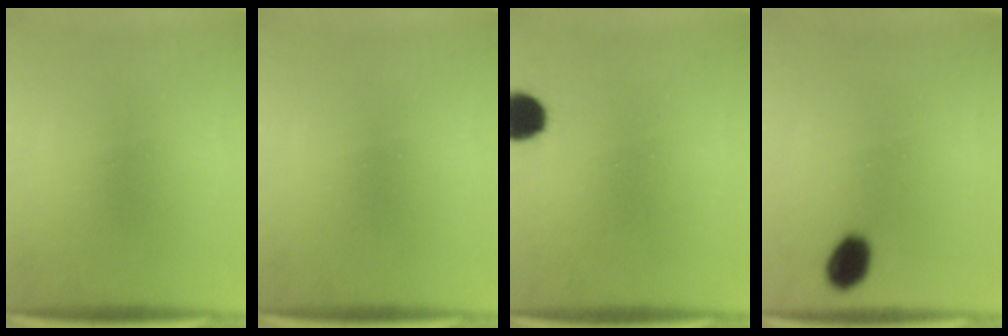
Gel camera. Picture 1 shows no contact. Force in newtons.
{"total": 0.0}
{"total": 6.4}
{"total": 5.1}